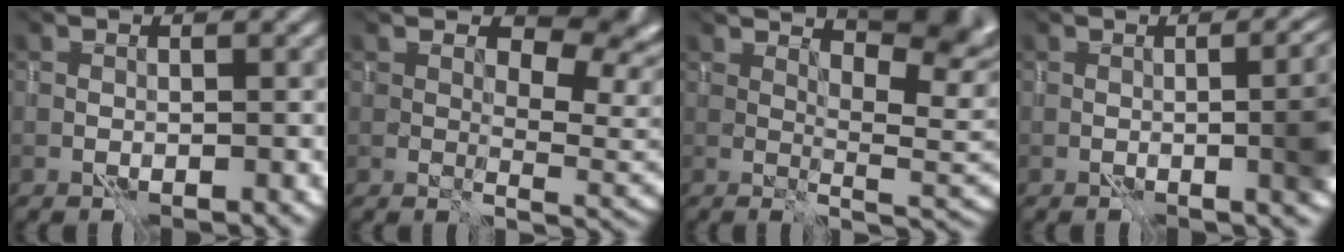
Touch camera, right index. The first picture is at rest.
{"total": 5.6, "force": [1.8, 3.0, 4.4], "torque": [-0.046, -0.010, 0.047]}
{"total": 6.5, "force": [3.0, 2.1, 5.4], "torque": [-0.071, -0.004, 0.069]}
{"total": 4.9, "force": [-0.9, 1.2, 4.7], "torque": [-0.020, 0.006, -0.005]}